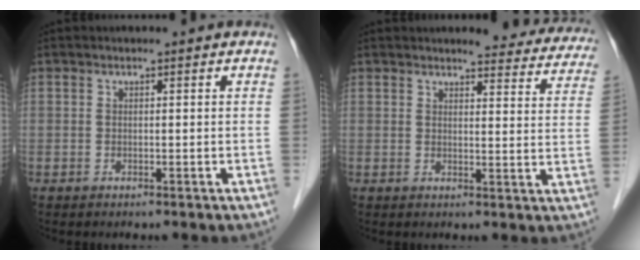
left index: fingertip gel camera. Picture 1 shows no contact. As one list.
[{"total": 12.8, "force": [12.1, 2.7, 3.4], "torque": [-0.005, -0.042, 0.108]}]